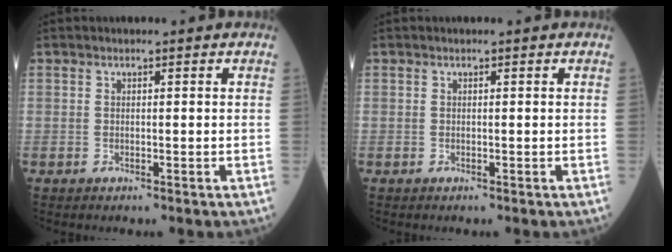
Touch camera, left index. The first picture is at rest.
{"total": 0.0}